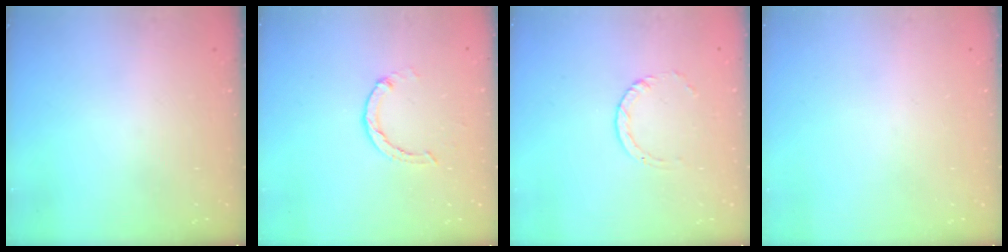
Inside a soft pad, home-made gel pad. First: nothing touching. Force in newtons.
{"total": 1.8, "press": 1.8, "slide": 0.2}
{"total": 1.0, "press": 1.0, "slide": 0.1}
{"total": 0.0}